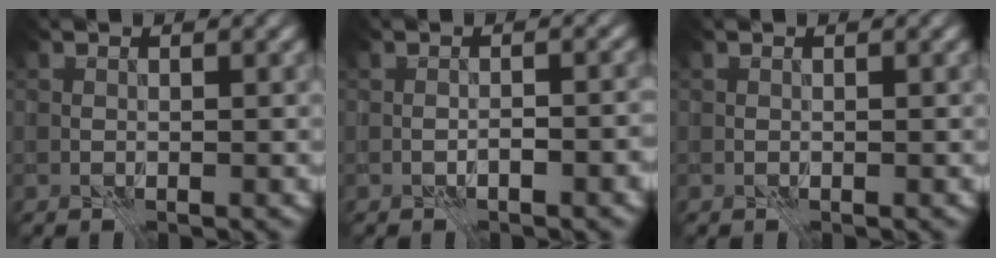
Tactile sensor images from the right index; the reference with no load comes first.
{"total": 1.8, "force": [-0.9, 0.4, 1.5], "torque": [-0.026, 0.006, -0.017]}
{"total": 0.0}